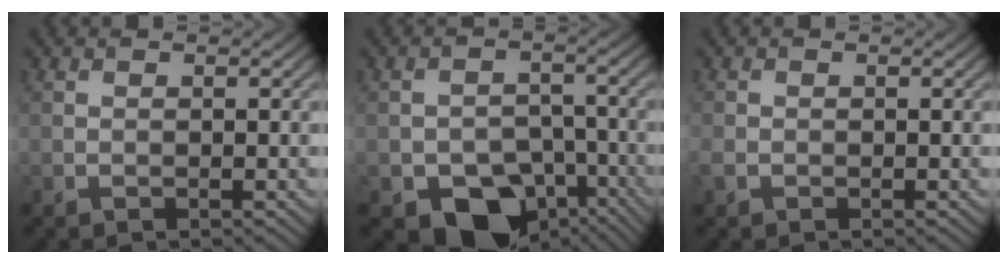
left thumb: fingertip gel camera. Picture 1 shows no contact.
{"total": 10.9, "force": [-6.8, 6.8, 5.1], "torque": [-0.070, -0.015, -0.100]}
{"total": 1.3, "force": [-0.5, 1.0, 0.6], "torque": [-0.019, -0.004, -0.013]}